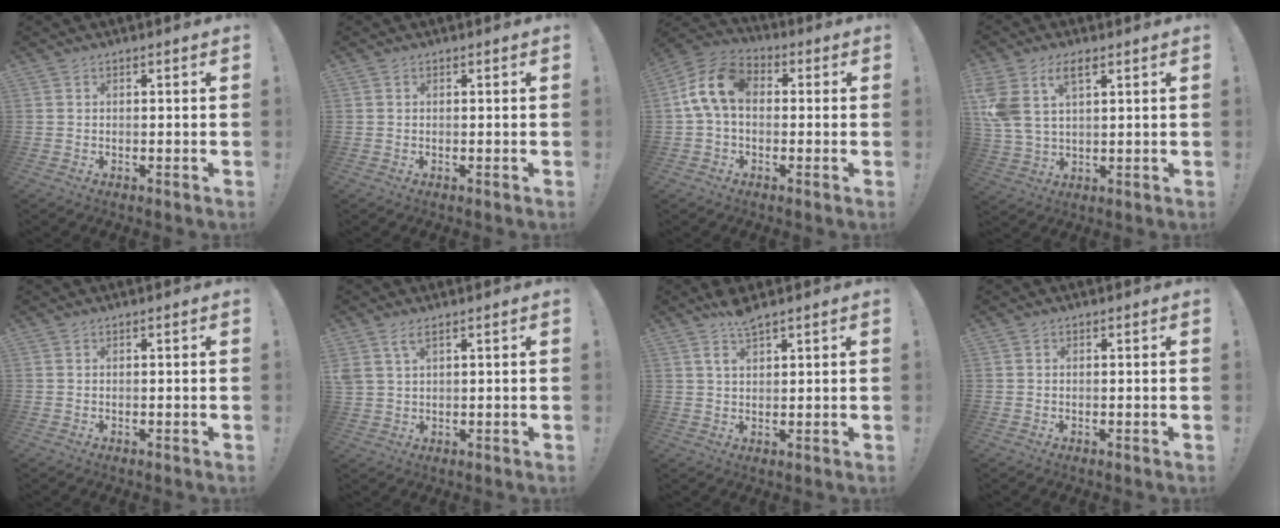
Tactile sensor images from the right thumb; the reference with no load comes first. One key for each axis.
{"total": 0.0}
{"total": 12.7, "fx": 1.4, "fy": 8.4, "fz": 9.5, "tx": -0.183, "ty": 0.024, "tz": 0.032}
{"total": 9.8, "fx": 4.9, "fy": 5.2, "fz": 6.8, "tx": -0.155, "ty": -0.012, "tz": 0.092}
{"total": 0.0}
{"total": 4.2, "fx": 2.4, "fy": 1.5, "fz": 3.0, "tx": -0.058, "ty": -0.008, "tz": 0.046}
{"total": 5.1, "fx": 3.6, "fy": 1.6, "fz": 3.3, "tx": -0.058, "ty": -0.018, "tz": 0.061}
{"total": 0.0}